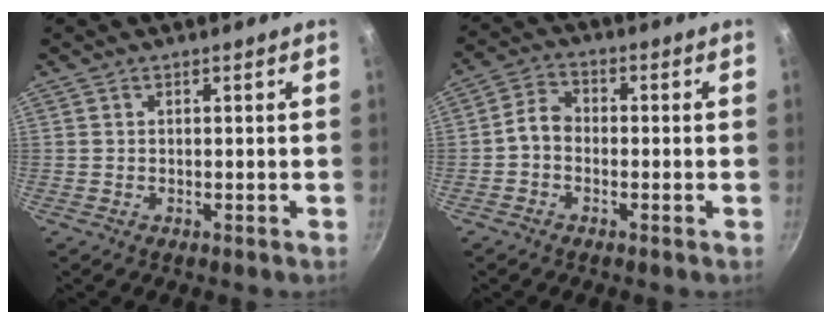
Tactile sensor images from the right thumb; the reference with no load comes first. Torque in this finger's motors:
{"motor_torque": [0.24, 1.27, 1.19, -0.51, 0.40]}